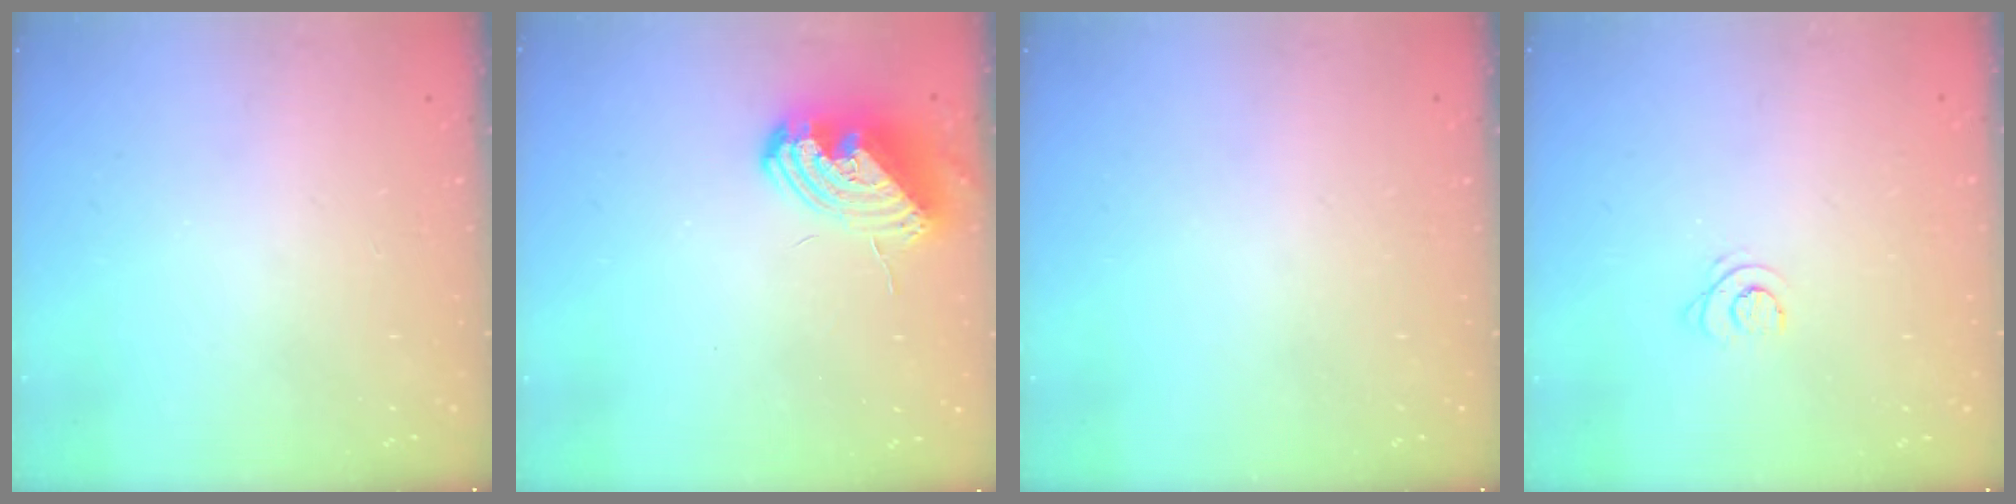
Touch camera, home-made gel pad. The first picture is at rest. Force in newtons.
{"total": 12.1, "press": 12.0, "slide": 1.3}
{"total": 0.0}
{"total": 4.0, "press": 3.9, "slide": 0.5}